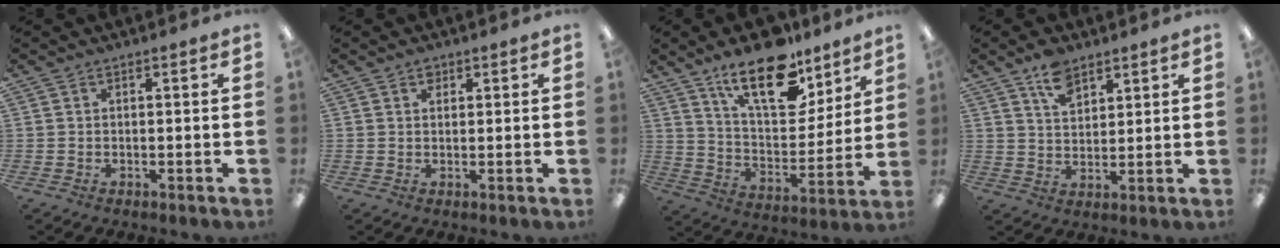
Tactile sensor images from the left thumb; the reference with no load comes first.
{"total": 1.7, "force": [1.2, 1.1, 0.5], "torque": [-0.004, -0.002, 0.020]}
{"total": 20.3, "force": [13.8, 9.0, 11.9], "torque": [-0.191, -0.076, 0.237]}
{"total": 7.4, "force": [5.2, 3.9, 3.5], "torque": [-0.060, -0.018, 0.094]}